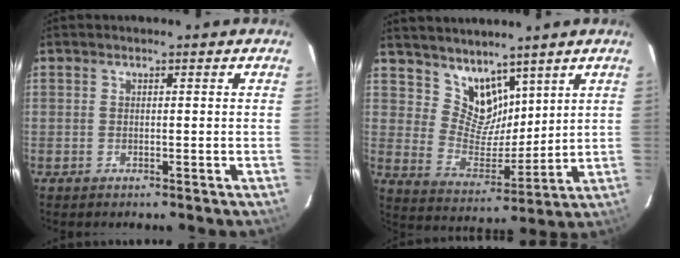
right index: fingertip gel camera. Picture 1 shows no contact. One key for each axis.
{"total": 9.3, "fx": 6.9, "fy": 5.4, "fz": 3.1, "tx": -0.048, "ty": -0.001, "tz": 0.142}